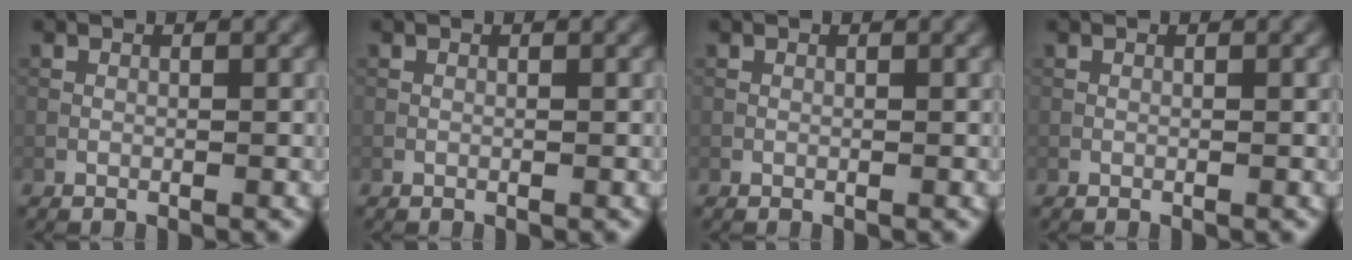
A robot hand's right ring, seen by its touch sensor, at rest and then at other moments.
{"total": 0.0}
{"total": 0.0}
{"total": 0.0}